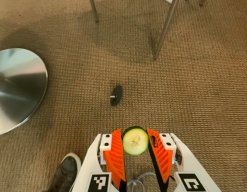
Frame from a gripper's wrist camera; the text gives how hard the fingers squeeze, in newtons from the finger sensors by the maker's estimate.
{"total": 8.3, "left": 8.2, "right": 8.5}